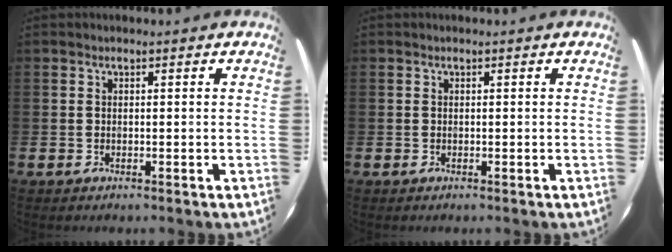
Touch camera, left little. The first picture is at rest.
{"total": 0.0}